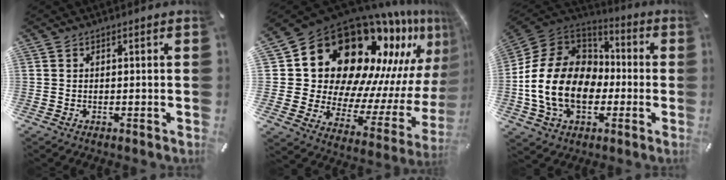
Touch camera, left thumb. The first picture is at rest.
{"total": 24.6, "force": [14.7, 14.8, 13.0], "torque": [-0.185, -0.162, 0.274]}
{"total": 19.3, "force": [-4.1, 14.6, 12.0], "torque": [-0.256, 0.030, -0.067]}